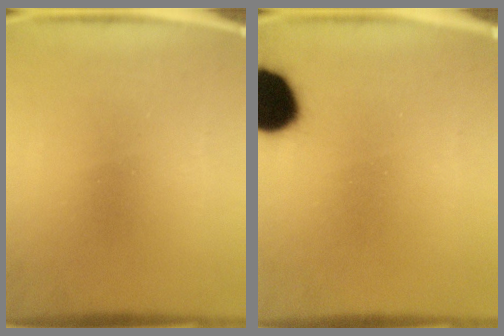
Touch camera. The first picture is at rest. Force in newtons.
{"total": 14.2}